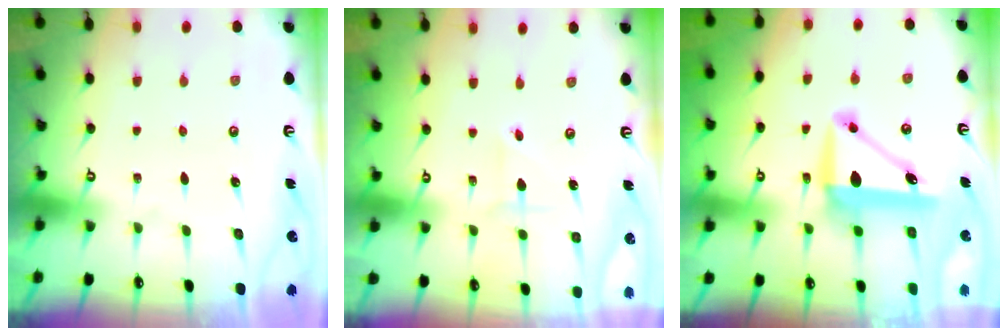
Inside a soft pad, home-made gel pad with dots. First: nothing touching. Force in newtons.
{"total": 2.2, "press": 2.2, "slide": 0.2}
{"total": 10.7, "press": 10.5, "slide": 2.4}